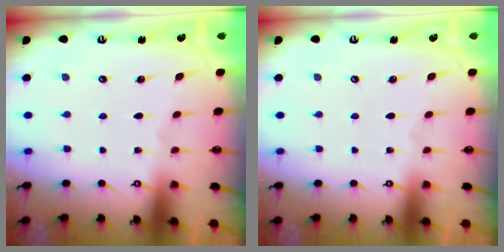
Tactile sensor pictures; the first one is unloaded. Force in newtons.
{"total": 0.0}